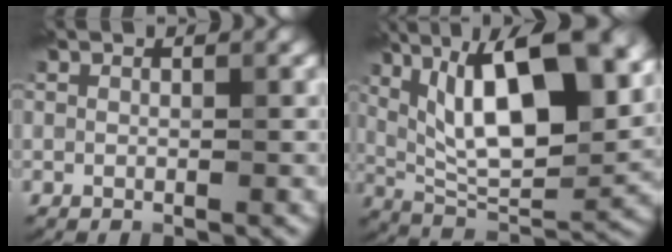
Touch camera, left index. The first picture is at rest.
{"total": 14.5, "force": [5.2, 5.3, 12.4], "torque": [-0.190, 0.009, 0.085]}